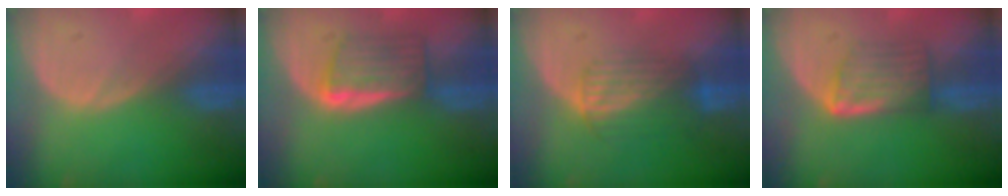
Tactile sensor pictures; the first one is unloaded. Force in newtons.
{"total": 5.7, "press": 5.3, "slide": 2.2}
{"total": 6.8, "press": 5.7, "slide": 3.7}
{"total": 5.7, "press": 5.3, "slide": 2.3}